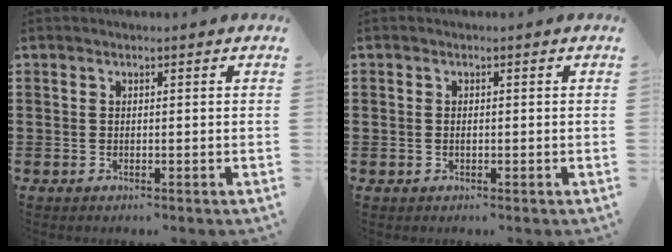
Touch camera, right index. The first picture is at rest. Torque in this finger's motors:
{"motor_torque": [-0.21, 0.06, -0.03, -0.01]}